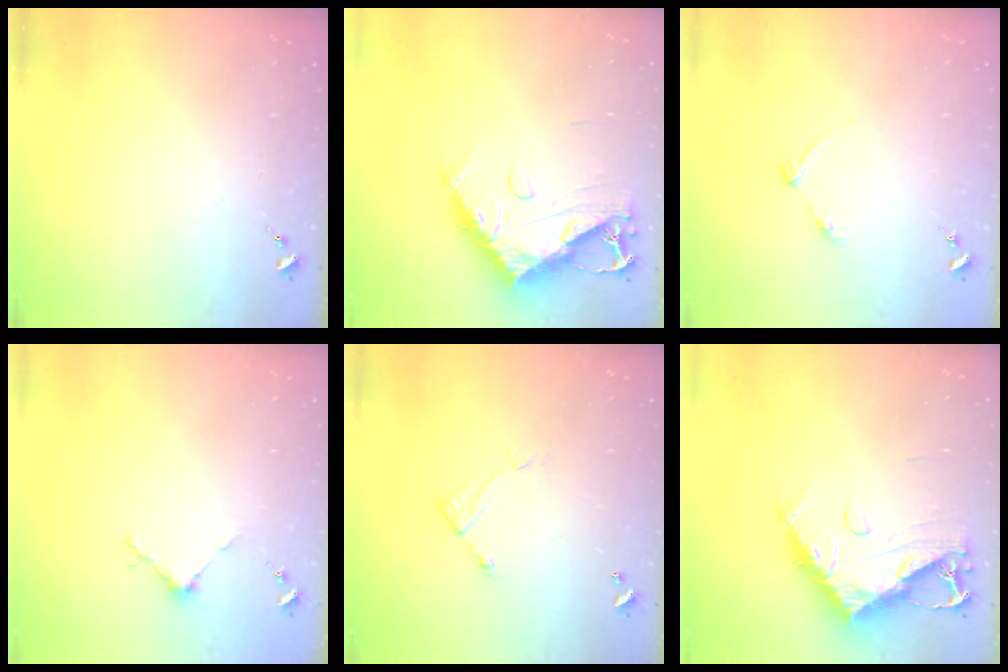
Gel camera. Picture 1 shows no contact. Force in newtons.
{"total": 13.4, "press": 13.3, "slide": 1.5}
{"total": 4.6, "press": 4.6, "slide": 0.5}
{"total": 3.7, "press": 3.7, "slide": 0.3}
{"total": 5.3, "press": 5.3, "slide": 0.4}
{"total": 13.4, "press": 13.3, "slide": 1.5}